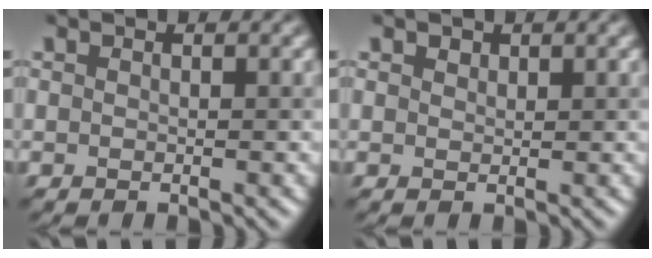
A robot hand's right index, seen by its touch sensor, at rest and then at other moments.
{"total": 0.8, "force": [0.6, 0.5, 0.2], "torque": [-0.004, -0.001, 0.010]}